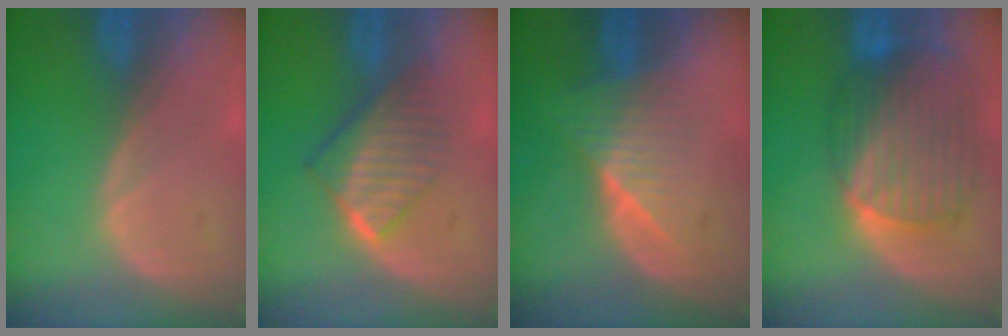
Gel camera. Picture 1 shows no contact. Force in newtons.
{"total": 6.7, "press": 6.1, "slide": 2.8}
{"total": 6.0, "press": 5.4, "slide": 2.7}
{"total": 10.6, "press": 9.0, "slide": 5.5}